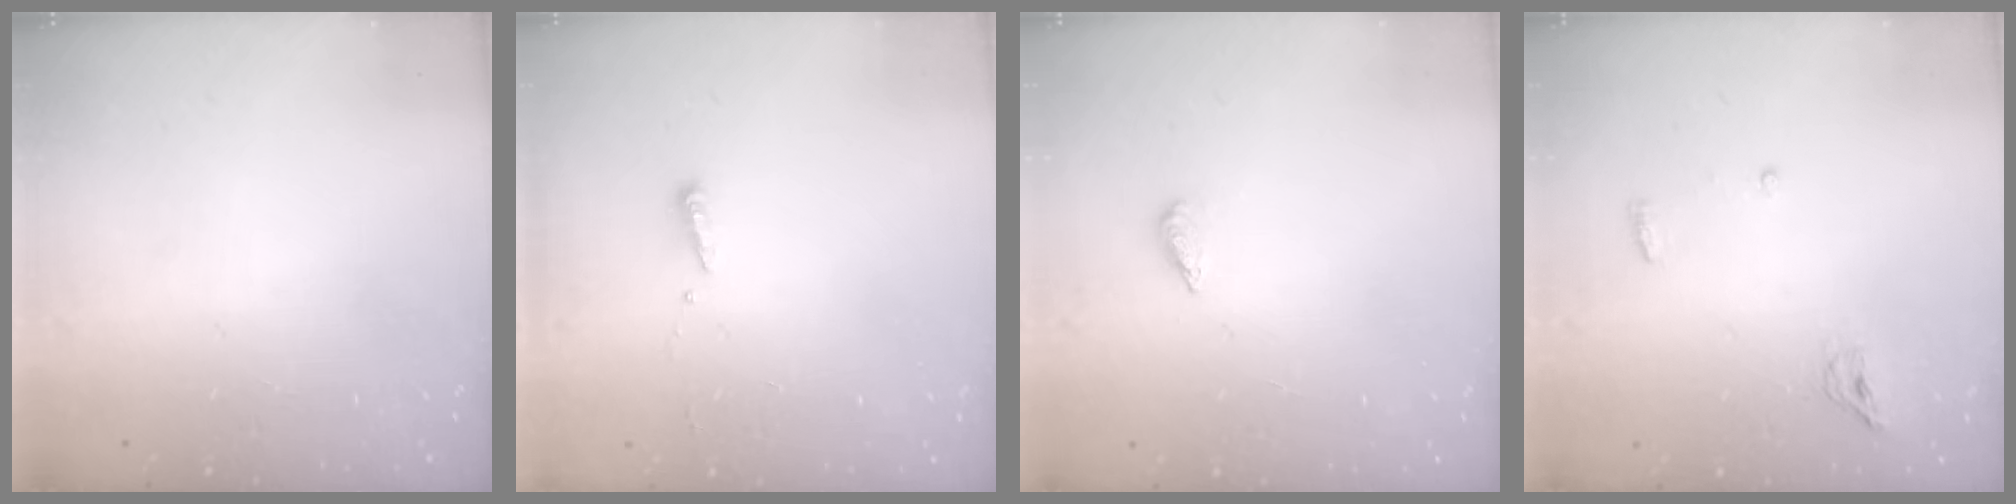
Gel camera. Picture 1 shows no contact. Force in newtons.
{"total": 3.6, "press": 3.5, "slide": 0.8}
{"total": 2.3, "press": 2.2, "slide": 0.8}
{"total": 4.4, "press": 4.3, "slide": 1.1}